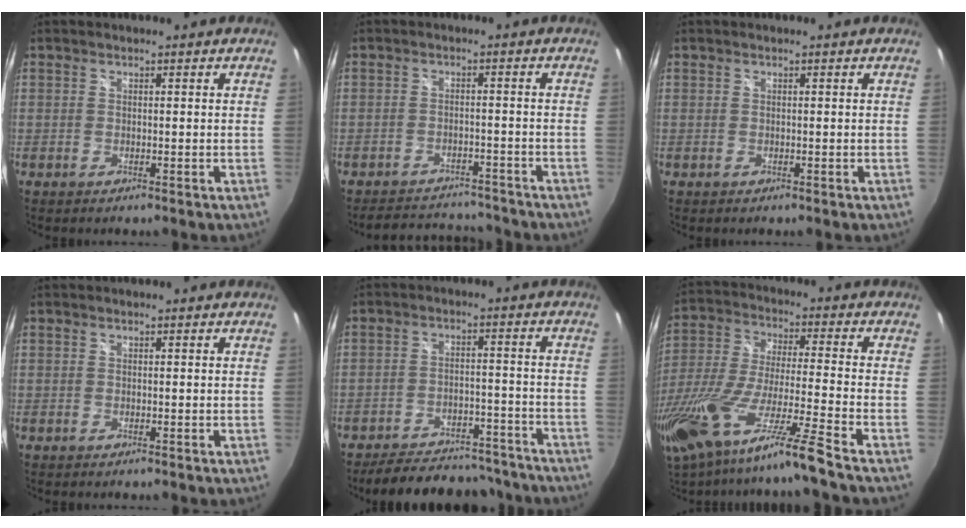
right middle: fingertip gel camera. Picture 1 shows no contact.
{"total": 10.4, "force": [-9.6, 3.2, 2.6], "torque": [-0.062, 0.018, -0.127]}
{"total": 0.0}
{"total": 0.0}
{"total": 19.3, "force": [-17.0, 6.4, 6.6], "torque": [-0.136, 0.022, -0.209]}
{"total": 19.8, "force": [-14.7, -1.2, 13.3], "torque": [-0.248, -0.060, -0.260]}